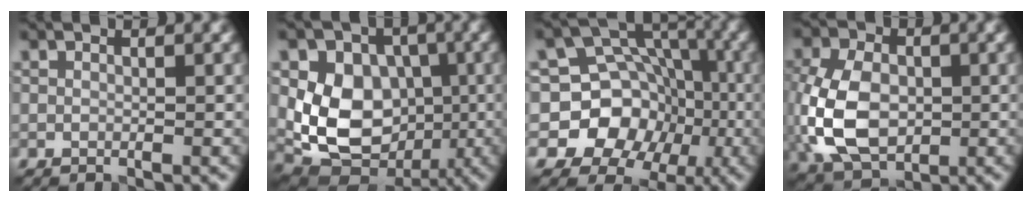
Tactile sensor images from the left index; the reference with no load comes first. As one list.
[{"total": 10.8, "force": [-0.2, 8.4, 6.7], "torque": [-0.106, -0.011, -0.007]}, {"total": 9.8, "force": [-2.6, 9.0, 3.1], "torque": [-0.045, 0.021, -0.073]}, {"total": 9.2, "force": [-0.9, 6.4, 6.6], "torque": [-0.158, -0.003, -0.022]}]